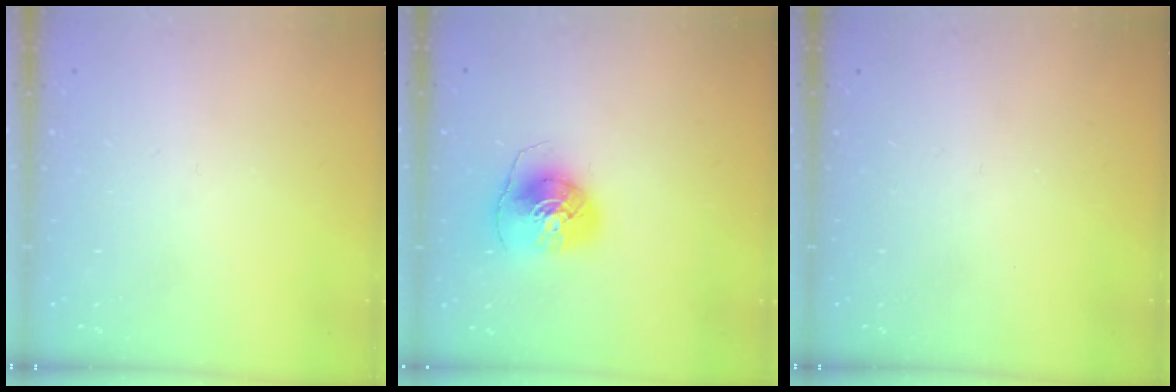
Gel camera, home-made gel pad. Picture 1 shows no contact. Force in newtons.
{"total": 8.1, "press": 8.0, "slide": 1.2}
{"total": 0.0}